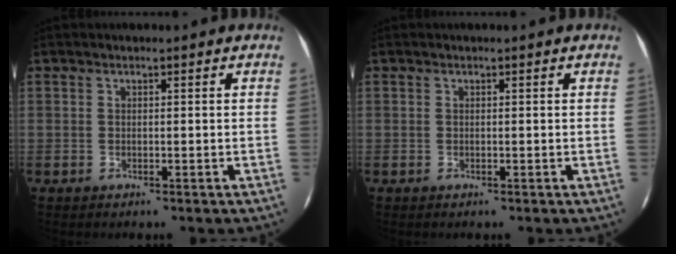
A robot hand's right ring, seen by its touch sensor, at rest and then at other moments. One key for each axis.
{"total": 0.0}